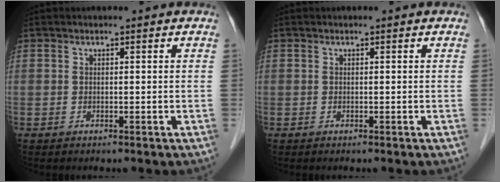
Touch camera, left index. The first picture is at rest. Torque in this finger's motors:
{"motor_torque": [-0.05, 0.05, 0.00, 0.00]}